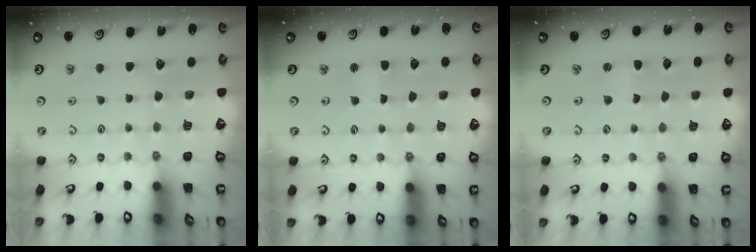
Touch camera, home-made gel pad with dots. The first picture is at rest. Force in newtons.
{"total": 2.8, "press": 2.8, "slide": 0.4}
{"total": 1.6, "press": 1.6, "slide": 0.3}